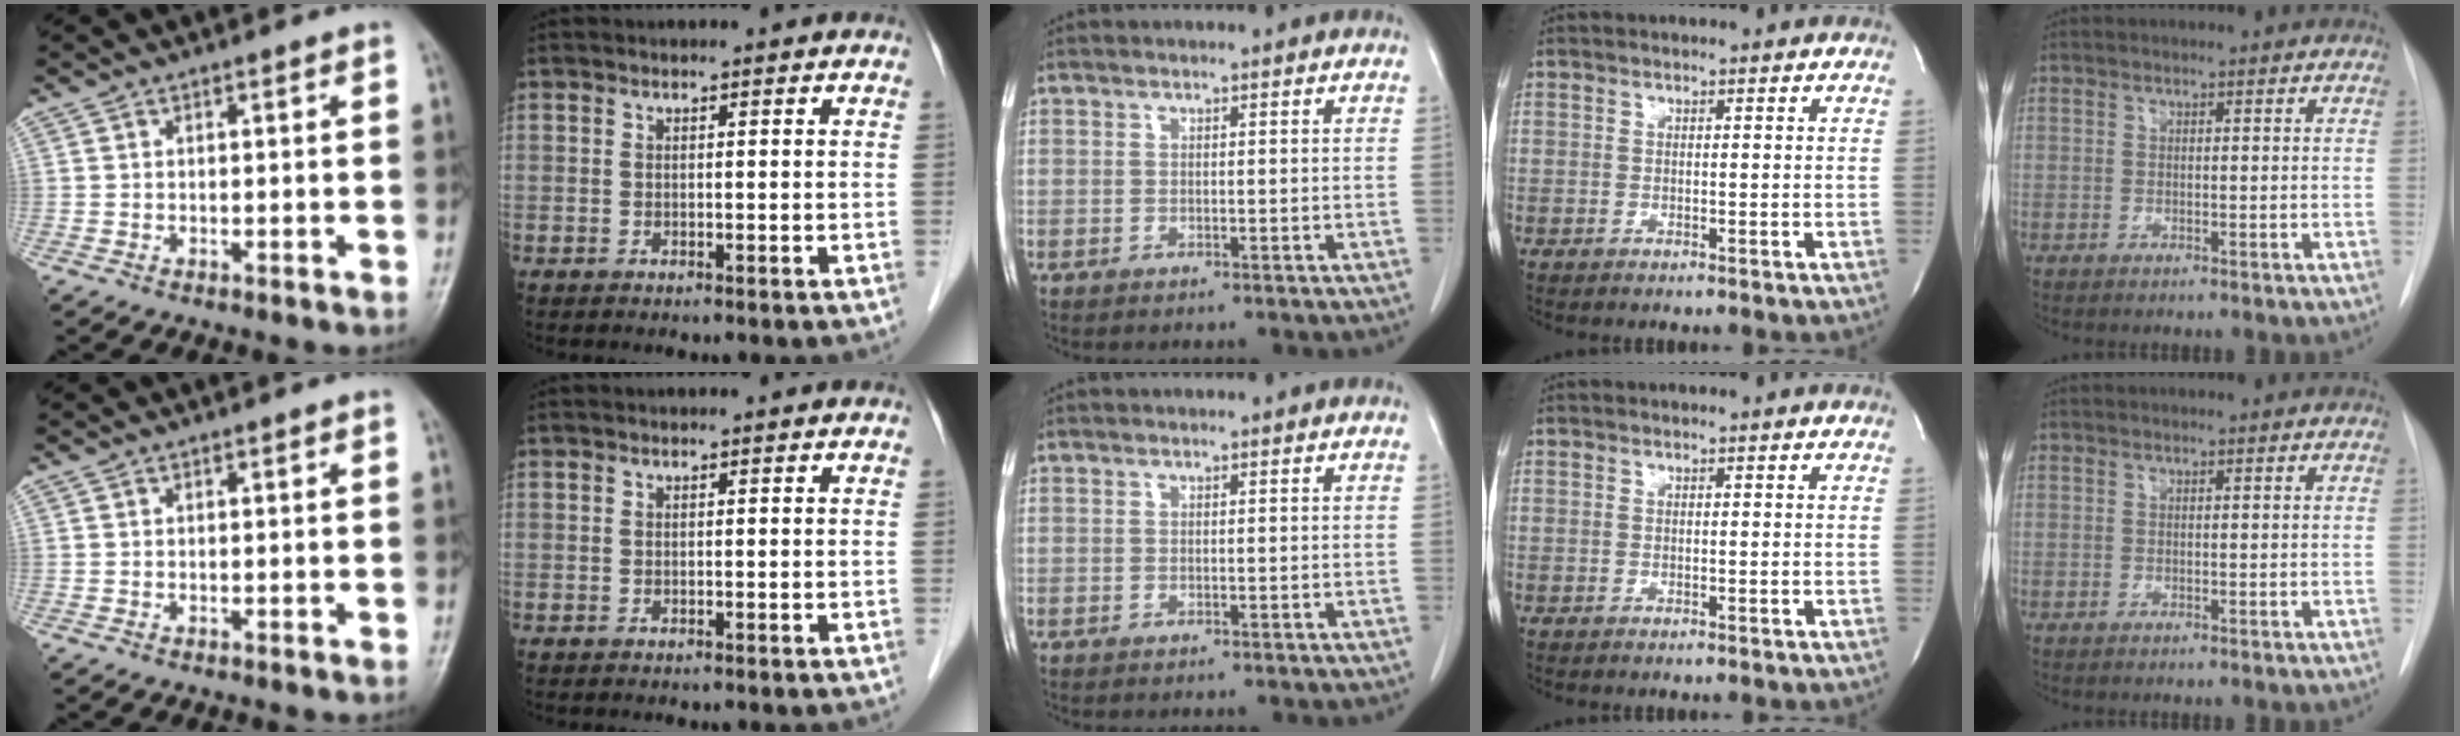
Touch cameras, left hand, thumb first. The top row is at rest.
{}